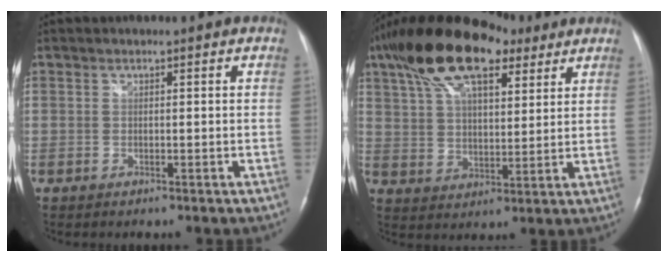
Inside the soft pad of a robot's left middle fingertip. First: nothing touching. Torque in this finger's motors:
{"motor_torque": [1.45, -0.69, 0.50, 0.21]}